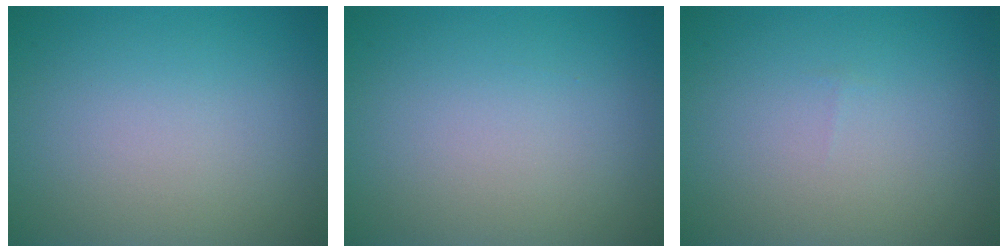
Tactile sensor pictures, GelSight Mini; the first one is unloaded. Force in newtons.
{"total": 0.0}
{"total": 0.0}